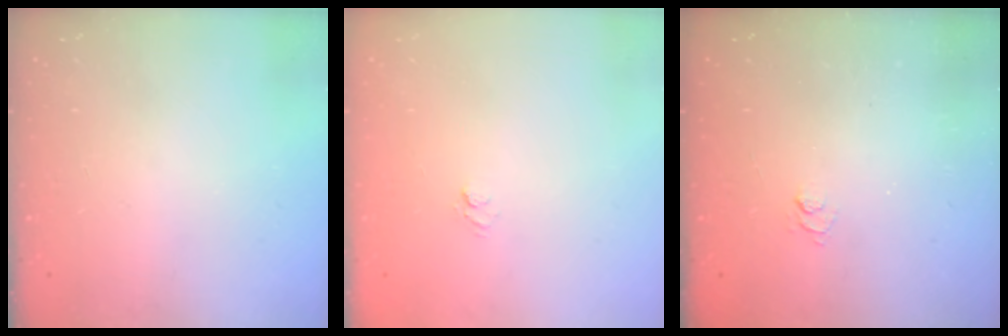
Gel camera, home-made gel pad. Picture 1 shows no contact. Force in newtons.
{"total": 3.6, "press": 3.4, "slide": 1.1}
{"total": 1.9, "press": 1.5, "slide": 1.3}